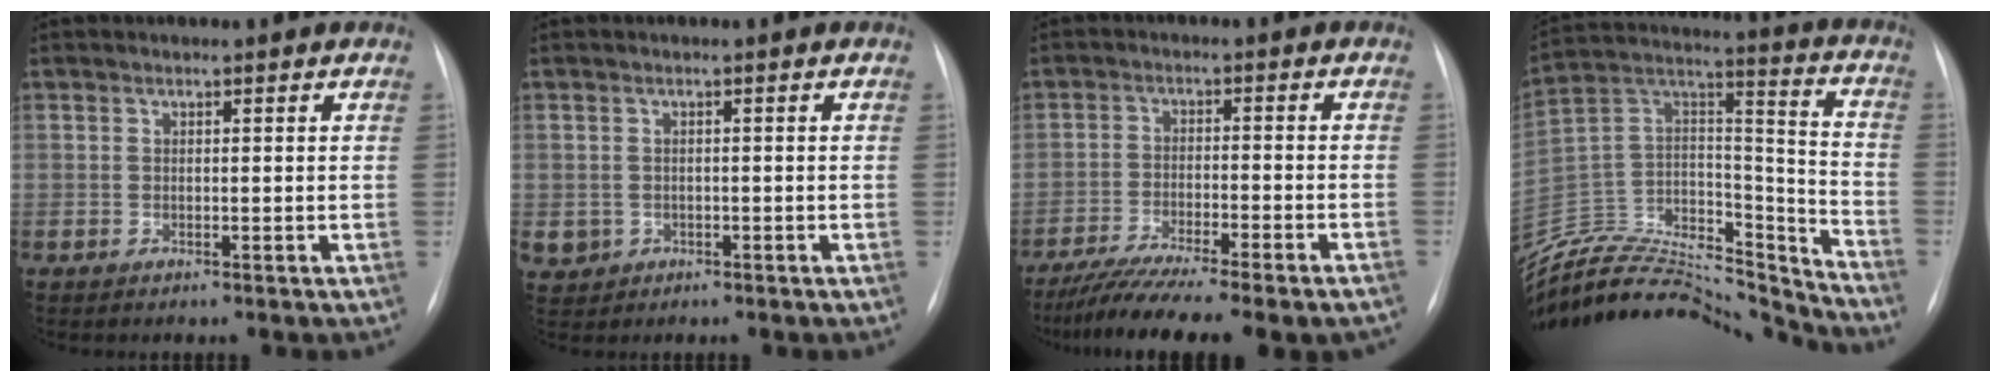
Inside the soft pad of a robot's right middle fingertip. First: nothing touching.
{"total": 3.0, "force": [-0.9, 2.8, 0.5], "torque": [-0.010, 0.003, -0.006]}
{"total": 15.8, "force": [-13.2, 1.4, 8.6], "torque": [-0.128, -0.023, -0.201]}
{"total": 29.2, "force": [-27.8, 5.2, 7.3], "torque": [-0.148, 0.019, -0.440]}